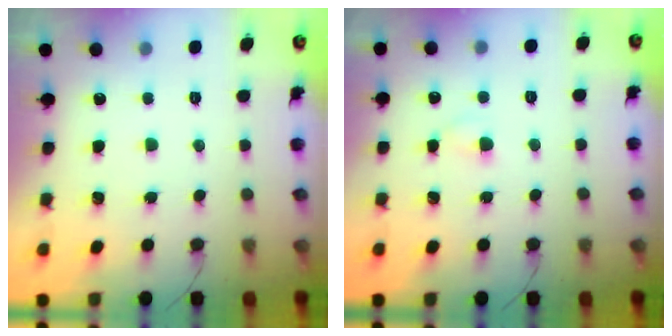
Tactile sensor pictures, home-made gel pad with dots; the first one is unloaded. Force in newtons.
{"total": 2.7, "press": 2.5, "slide": 1.0}